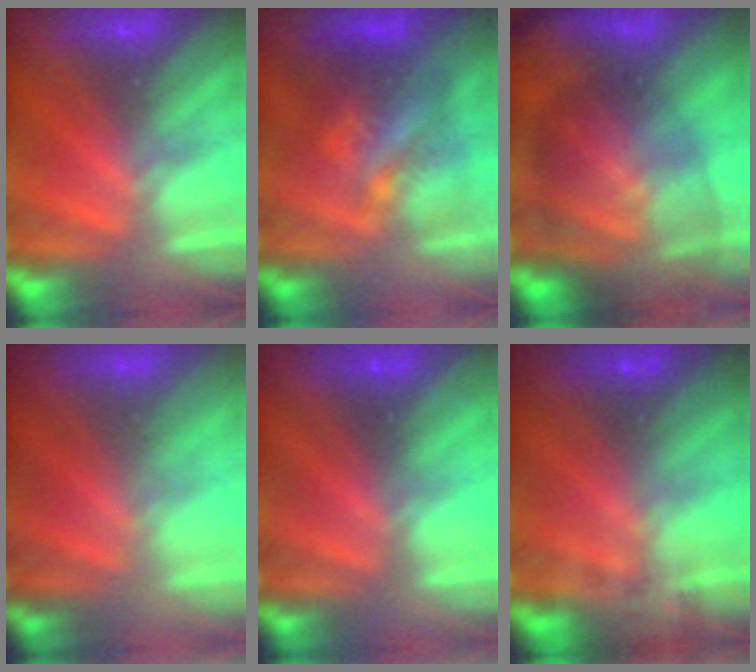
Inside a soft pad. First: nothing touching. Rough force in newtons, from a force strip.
{"total": 3.4}
{"total": 9.7}
{"total": 2.5}
{"total": 3.5}
{"total": 7.7}